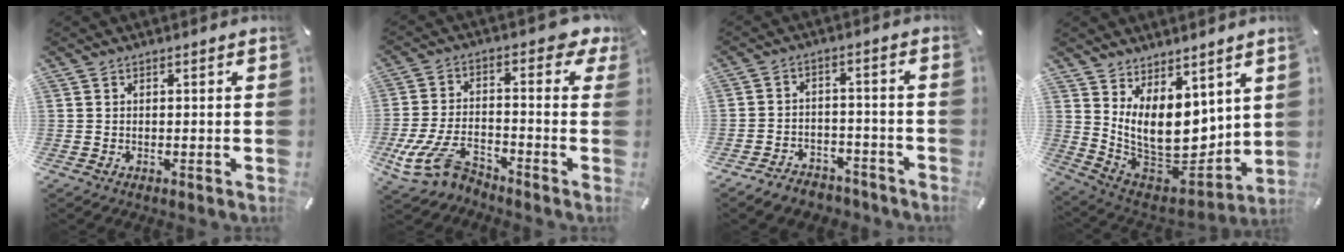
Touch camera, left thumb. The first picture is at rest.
{"total": 14.8, "force": [-7.0, 8.2, 10.2], "torque": [-0.212, 0.034, -0.123]}
{"total": 5.0, "force": [-3.8, 3.1, 1.0], "torque": [-0.017, 0.022, -0.073]}
{"total": 14.6, "force": [3.8, 9.3, 10.7], "torque": [-0.203, -0.075, 0.081]}